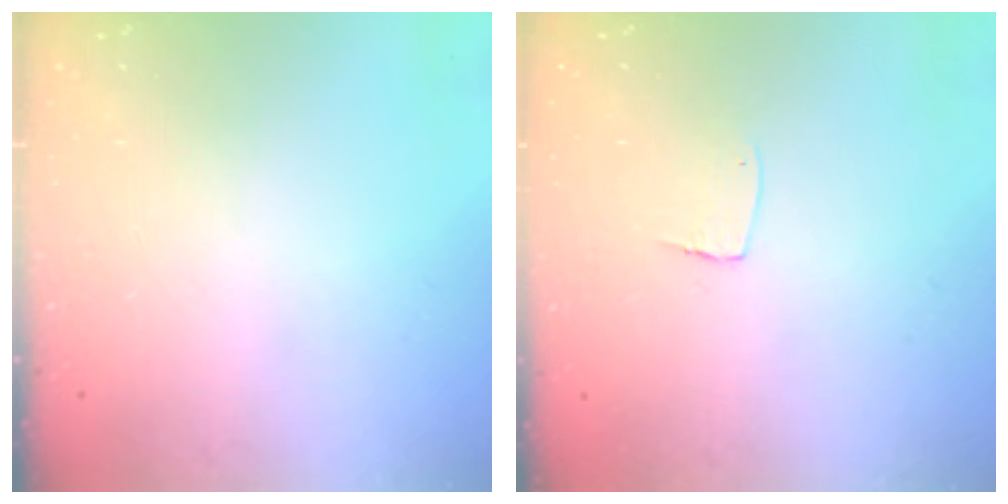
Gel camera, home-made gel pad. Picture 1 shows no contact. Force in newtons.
{"total": 5.4, "press": 5.4, "slide": 0.3}